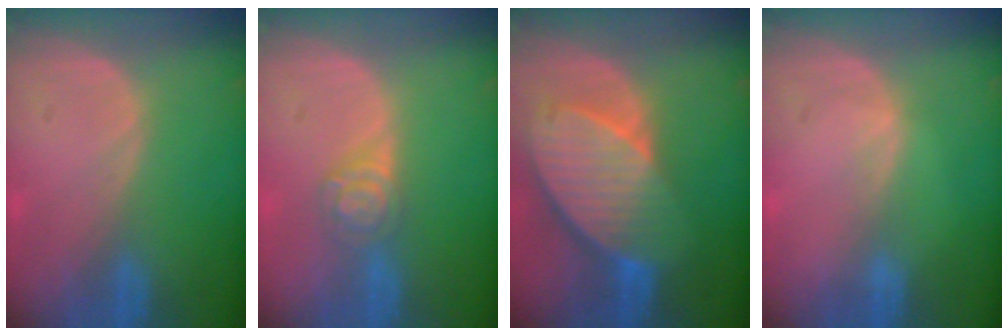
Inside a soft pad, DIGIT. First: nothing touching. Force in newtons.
{"total": 4.3, "press": 3.9, "slide": 1.8}
{"total": 10.2, "press": 8.9, "slide": 5.0}
{"total": 0.6, "press": 0.5, "slide": 0.2}